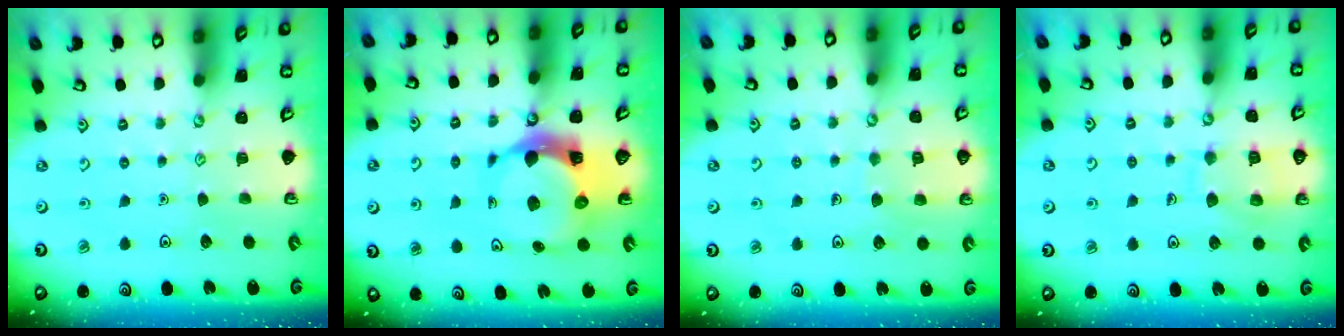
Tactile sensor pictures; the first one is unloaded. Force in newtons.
{"total": 10.1, "press": 10.0, "slide": 1.4}
{"total": 6.0, "press": 5.9, "slide": 0.5}
{"total": 9.9, "press": 9.8, "slide": 1.0}